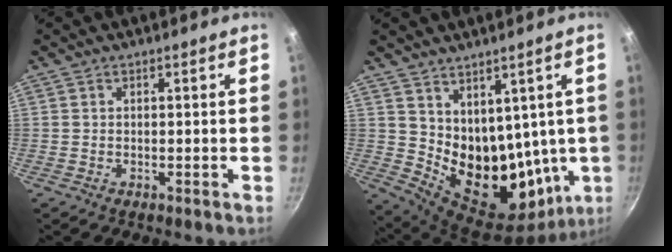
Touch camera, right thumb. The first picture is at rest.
{"total": 16.3, "force": [5.3, 10.9, 10.9], "torque": [-0.137, -0.051, 0.121]}